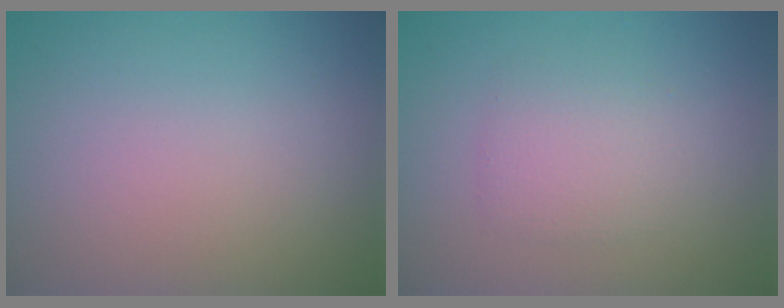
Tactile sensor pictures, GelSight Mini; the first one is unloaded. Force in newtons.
{"total": 2.3, "press": 2.3, "slide": 0.1}